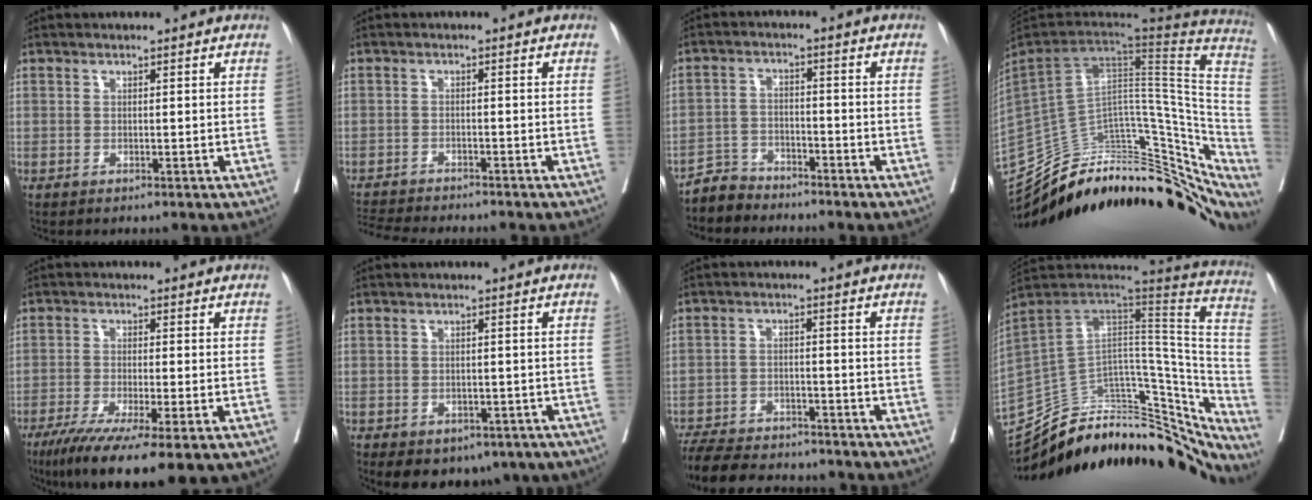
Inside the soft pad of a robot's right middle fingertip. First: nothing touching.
{"total": 10.7, "force": [-9.9, 0.7, 4.0], "torque": [-0.059, -0.011, -0.143]}
{"total": 4.6, "force": [-4.4, 1.4, -0.6], "torque": [0.011, -0.002, -0.086]}
{"total": 37.3, "force": [-29.6, 13.9, 17.8], "torque": [-0.194, 0.024, -0.385]}
{"total": 12.7, "force": [-7.8, 1.8, 9.8], "torque": [-0.146, -0.030, -0.125]}
{"total": 12.3, "force": [-7.7, 7.6, 5.9], "torque": [-0.109, 0.000, -0.083]}
{"total": 15.6, "force": [-14.0, 3.9, 5.7], "torque": [-0.122, -0.009, -0.205]}
{"total": 37.7, "force": [-31.8, 13.0, 15.5], "torque": [-0.190, 0.008, -0.417]}